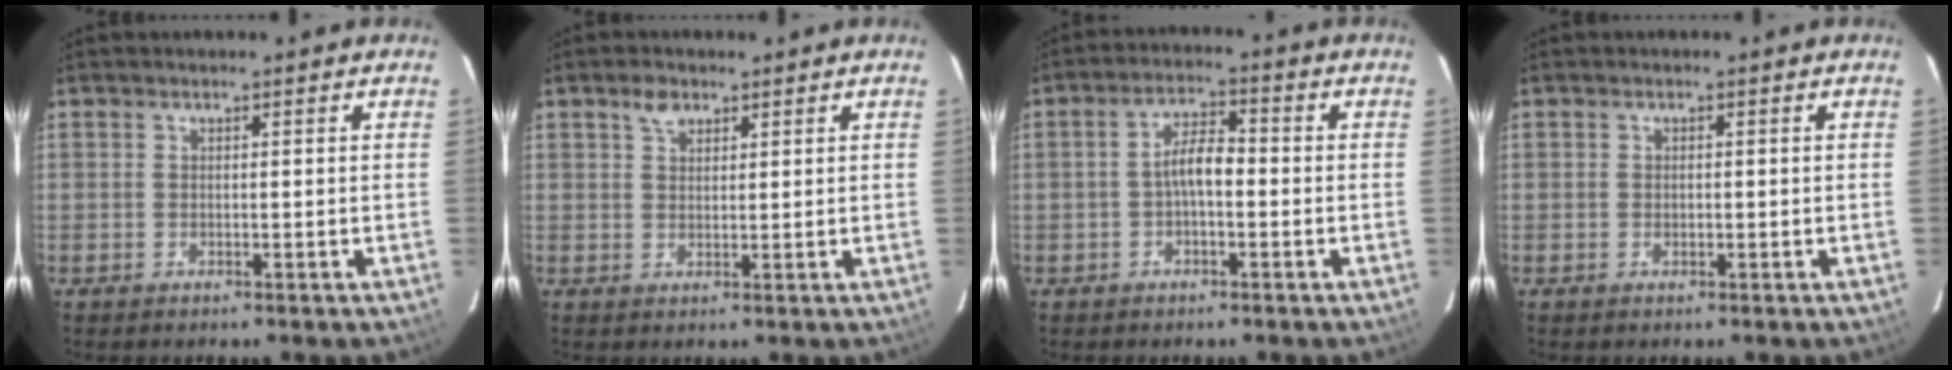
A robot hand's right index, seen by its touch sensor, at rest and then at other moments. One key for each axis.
{"total": 2.9, "fx": 1.8, "fy": 1.8, "fz": 1.4, "tx": -0.022, "ty": 0.010, "tz": 0.033}
{"total": 4.7, "fx": -1.0, "fy": 1.9, "fz": 4.2, "tx": -0.081, "ty": 0.016, "tz": -0.017}
{"total": 0.7, "fx": -0.1, "fy": 0.6, "fz": 0.4, "tx": -0.006, "ty": 0.001, "tz": -0.002}